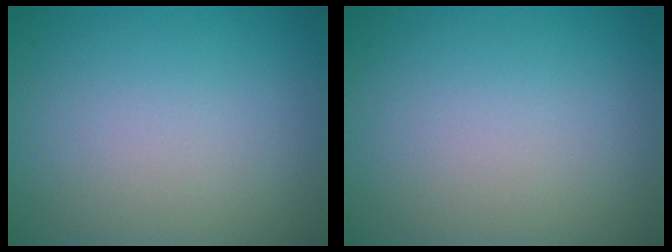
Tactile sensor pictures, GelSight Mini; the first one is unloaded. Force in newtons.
{"total": 0.0}